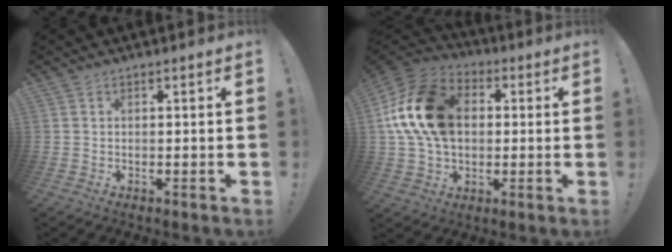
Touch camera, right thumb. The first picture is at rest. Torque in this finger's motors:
{"motor_torque": [1.64, 1.93, 0.64, 0.28, 0.66]}